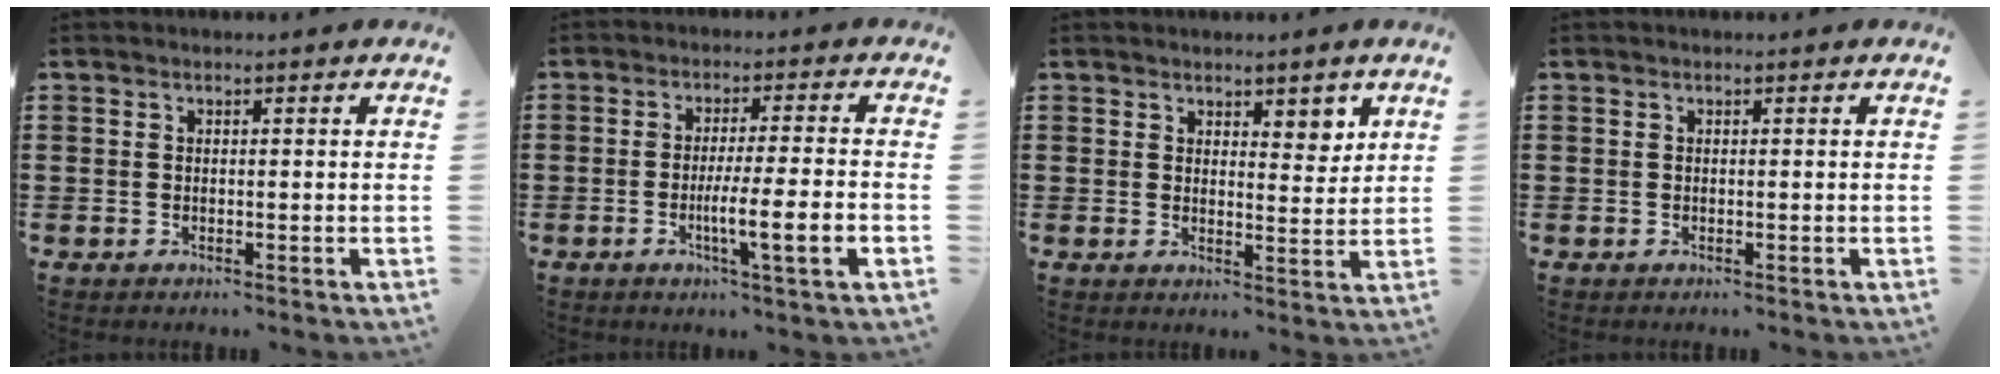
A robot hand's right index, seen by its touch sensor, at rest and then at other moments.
{"total": 6.6, "force": [-2.1, 0.0, 6.2], "torque": [-0.103, -0.010, -0.036]}
{"total": 3.6, "force": [2.8, 1.7, 1.6], "torque": [-0.020, 0.001, 0.047]}
{"total": 0.0}